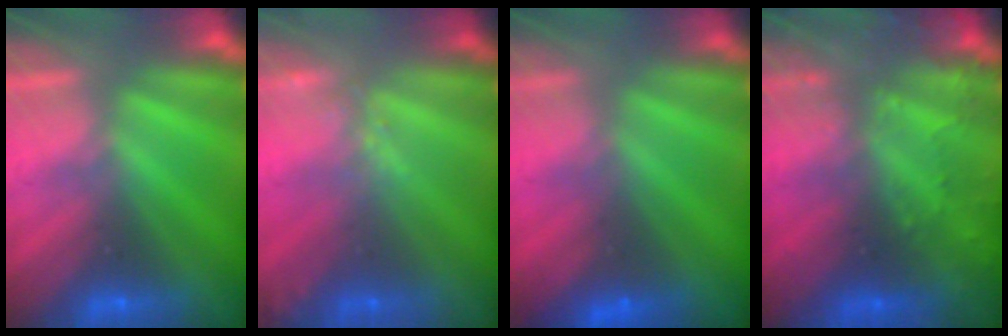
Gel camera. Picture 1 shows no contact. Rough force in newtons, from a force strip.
{"total": 1.6}
{"total": 1.5}
{"total": 6.4}